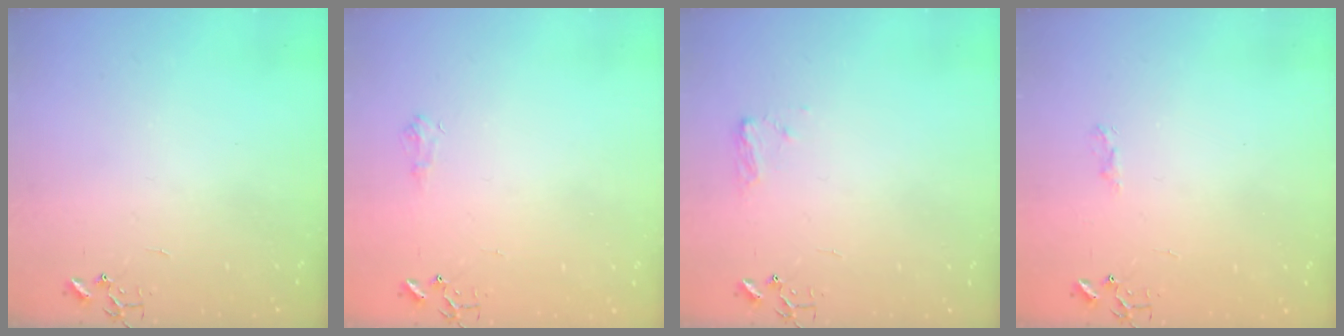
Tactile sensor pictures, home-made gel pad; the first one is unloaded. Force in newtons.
{"total": 5.8, "press": 5.7, "slide": 0.8}
{"total": 7.2, "press": 7.2, "slide": 0.5}
{"total": 5.6, "press": 5.6, "slide": 0.6}